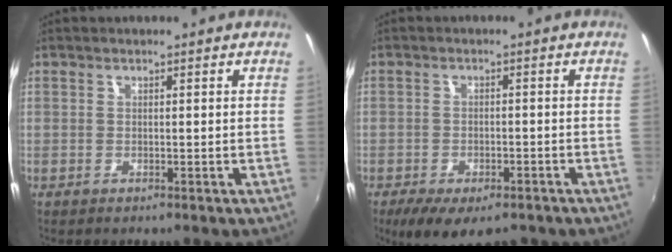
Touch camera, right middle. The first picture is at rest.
{"total": 10.8, "force": [-7.6, 4.4, 6.2], "torque": [-0.130, -0.034, -0.114]}